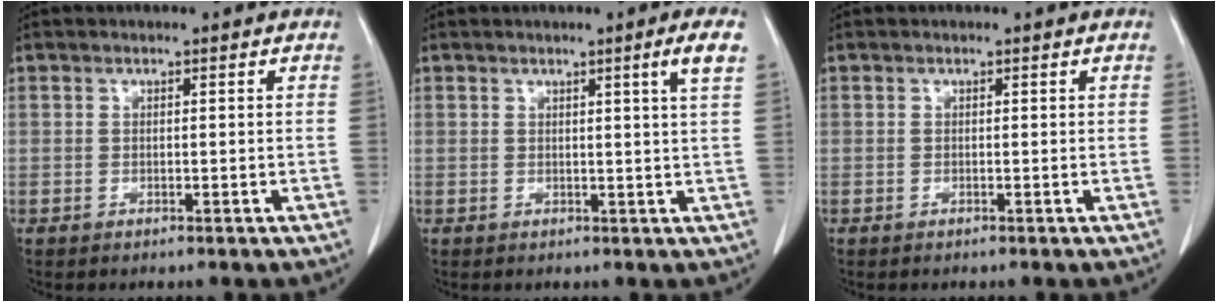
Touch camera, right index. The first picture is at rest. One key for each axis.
{"total": 3.0, "fx": 1.3, "fy": -1.1, "fz": 2.5, "tx": -0.035, "ty": -0.011, "tz": 0.022}
{"total": 0.0}